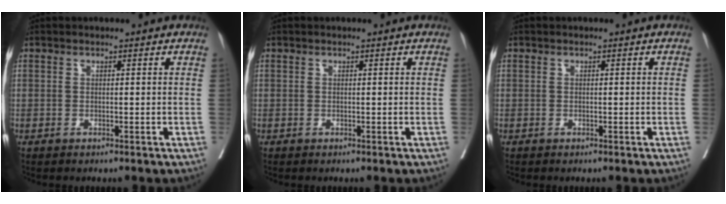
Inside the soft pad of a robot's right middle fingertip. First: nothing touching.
{"total": 0.0}
{"total": 0.0}